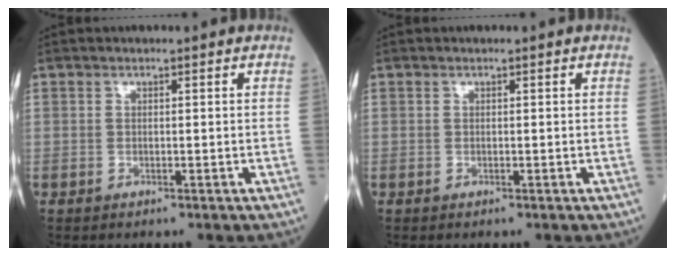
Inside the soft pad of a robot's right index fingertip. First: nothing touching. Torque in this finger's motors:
{"motor_torque": [0.00, 0.00, 0.00, 0.00]}